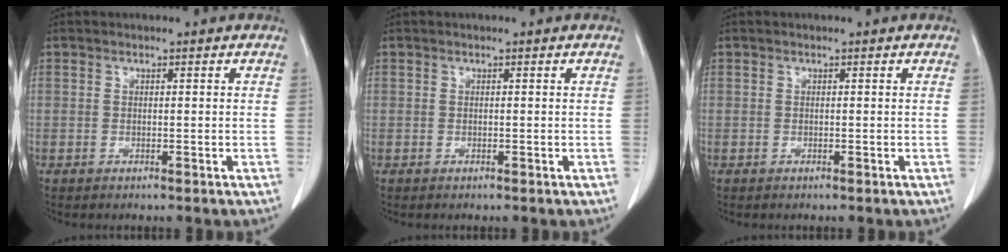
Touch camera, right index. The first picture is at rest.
{"total": 0.0}
{"total": 0.0}